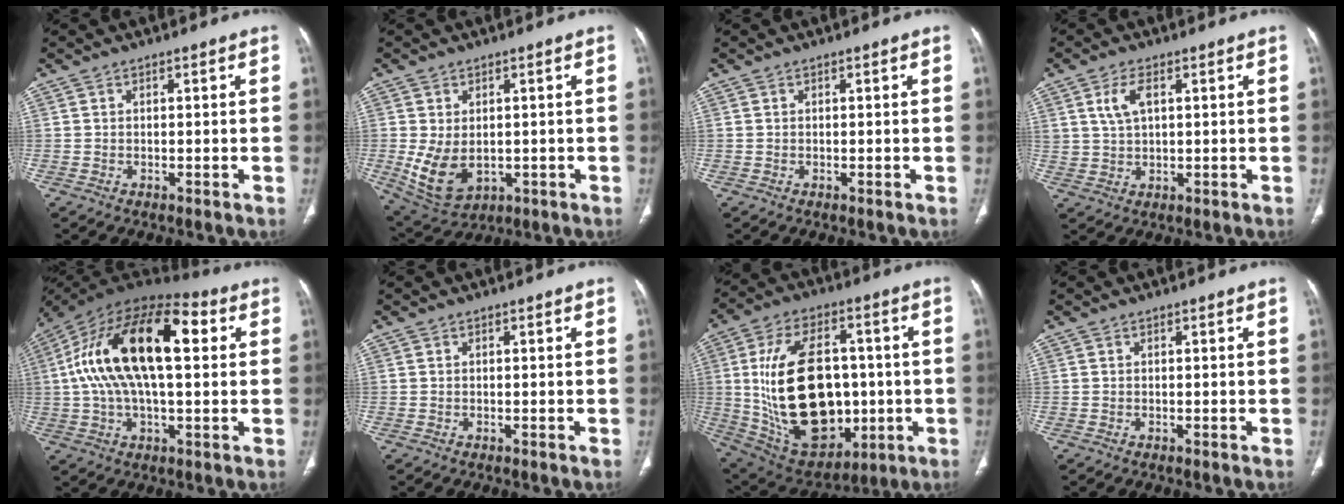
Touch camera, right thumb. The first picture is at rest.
{"total": 8.9, "force": [-0.7, 6.0, 6.5], "torque": [-0.115, -0.008, 0.011]}
{"total": 0.0}
{"total": 4.9, "force": [1.8, 2.8, 3.7], "torque": [-0.070, -0.003, 0.040]}
{"total": 23.8, "force": [4.5, 11.0, 20.7], "torque": [-0.374, 0.036, 0.064]}
{"total": 0.0}
{"total": 27.0, "force": [-0.7, 16.8, 21.1], "torque": [-0.356, 0.005, 0.021]}
{"total": 0.0}